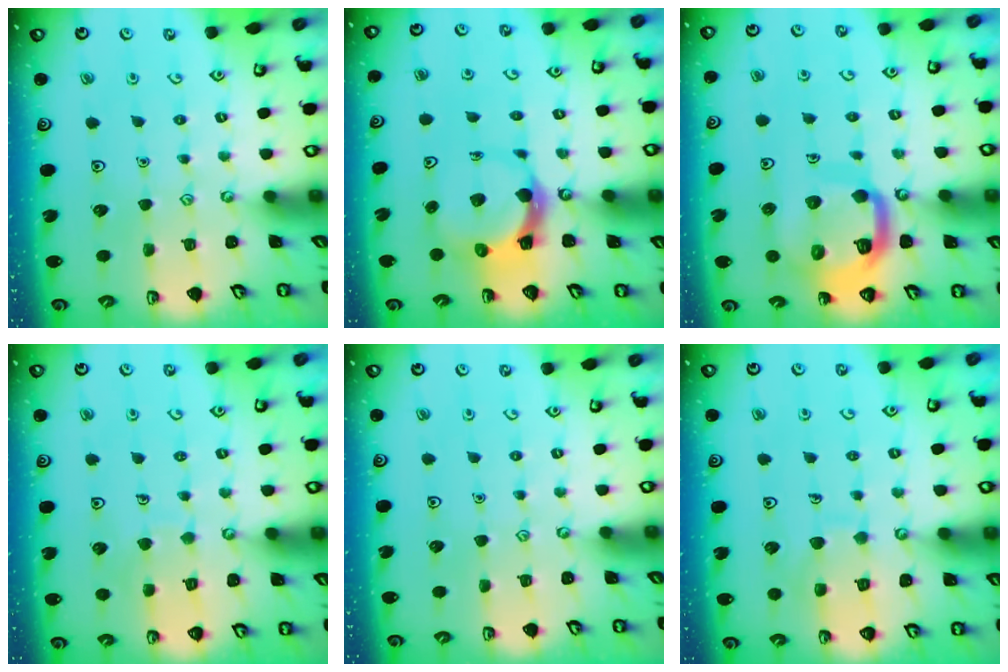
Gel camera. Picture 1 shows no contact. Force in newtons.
{"total": 5.1, "press": 5.0, "slide": 0.7}
{"total": 13.8, "press": 13.7, "slide": 1.6}
{"total": 5.6, "press": 5.6, "slide": 0.4}
{"total": 0.0}
{"total": 7.5, "press": 7.5, "slide": 0.7}